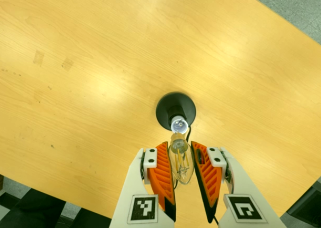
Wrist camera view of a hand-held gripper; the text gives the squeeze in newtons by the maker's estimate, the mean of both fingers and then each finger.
{"total": 12.6, "left": 13.7, "right": 11.6}